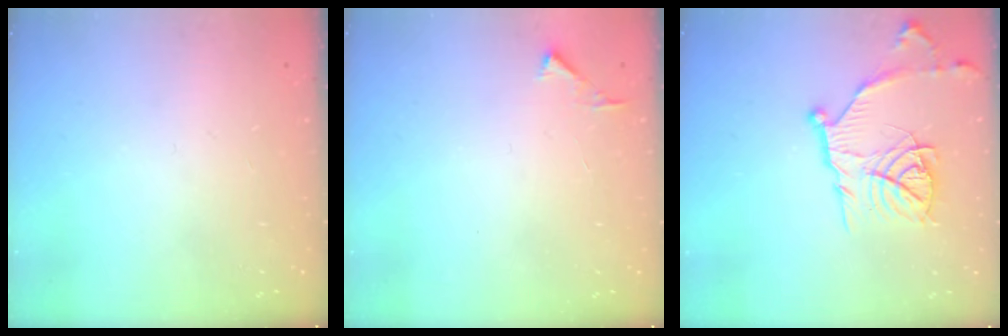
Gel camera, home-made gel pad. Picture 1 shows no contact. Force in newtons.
{"total": 2.8, "press": 2.8, "slide": 0.3}
{"total": 15.2, "press": 15.2, "slide": 1.1}